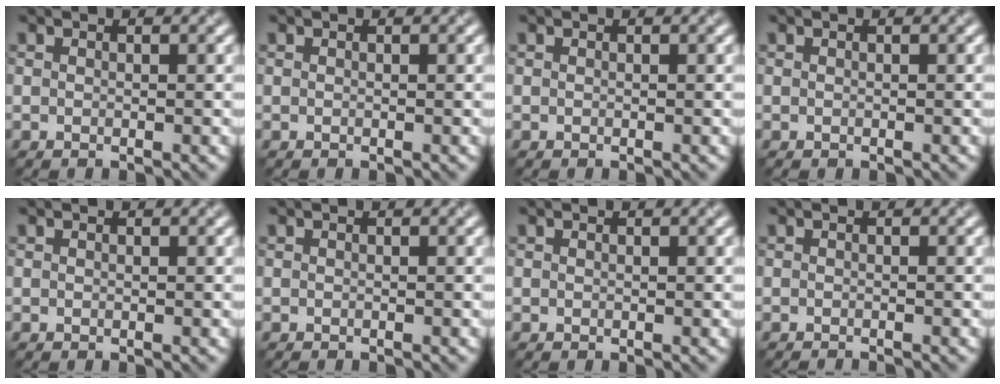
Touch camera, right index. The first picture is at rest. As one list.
[{"total": 0.0}, {"total": 0.0}, {"total": 0.0}, {"total": 0.0}, {"total": 0.8, "force": [-0.7, 0.1, 0.2], "torque": [0.003, -0.001, -0.010]}, {"total": 0.0}, {"total": 1.3, "force": [-1.1, 0.3, 0.5], "torque": [0.005, -0.002, -0.017]}]